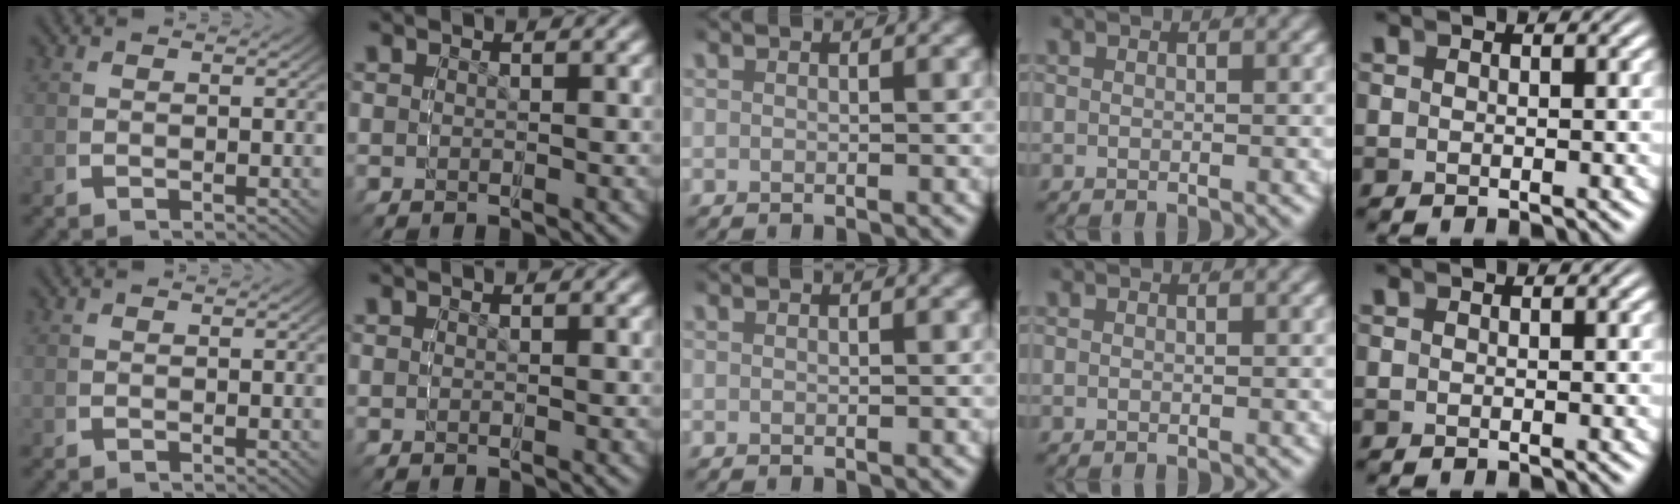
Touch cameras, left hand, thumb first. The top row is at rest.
{}